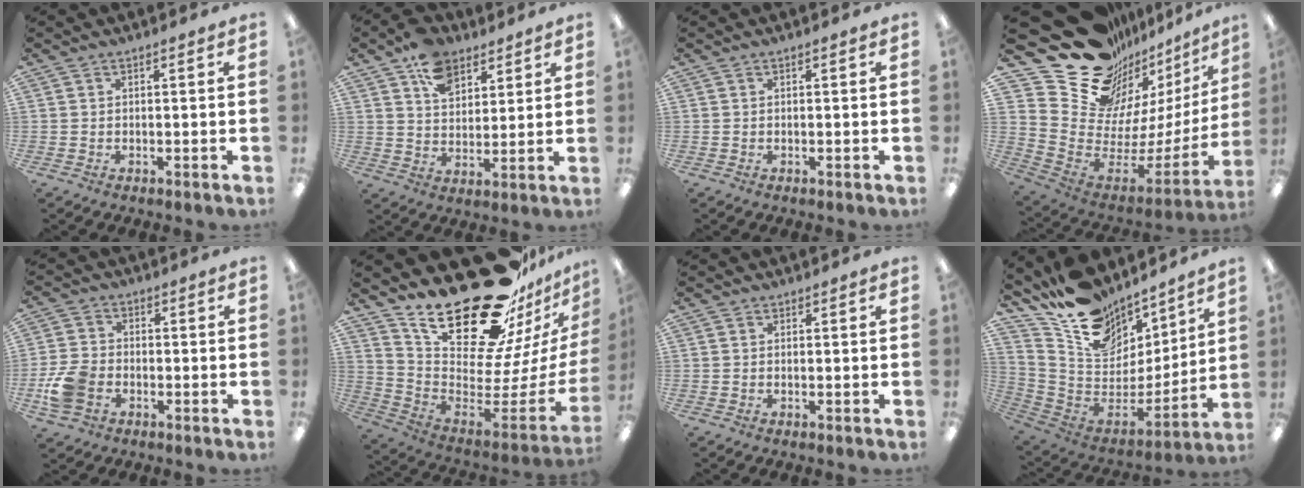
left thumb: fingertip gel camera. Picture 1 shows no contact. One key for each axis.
{"total": 10.4, "fx": 6.9, "fy": 6.6, "fz": 4.1, "tx": -0.067, "ty": -0.030, "tz": 0.129}
{"total": 0.0}
{"total": 21.4, "fx": 16.5, "fy": 11.6, "fz": 7.0, "tx": -0.101, "ty": -0.149, "tz": 0.327}
{"total": 9.0, "fx": -2.8, "fy": 6.7, "fz": 5.4, "tx": -0.108, "ty": 0.014, "tz": -0.051}
{"total": 30.6, "fx": 21.5, "fy": 13.2, "fz": 17.4, "tx": -0.233, "ty": -0.166, "tz": 0.407}
{"total": 0.0}
{"total": 16.0, "fx": 12.2, "fy": 9.0, "fz": 5.1, "tx": -0.112, "ty": -0.107, "tz": 0.229}